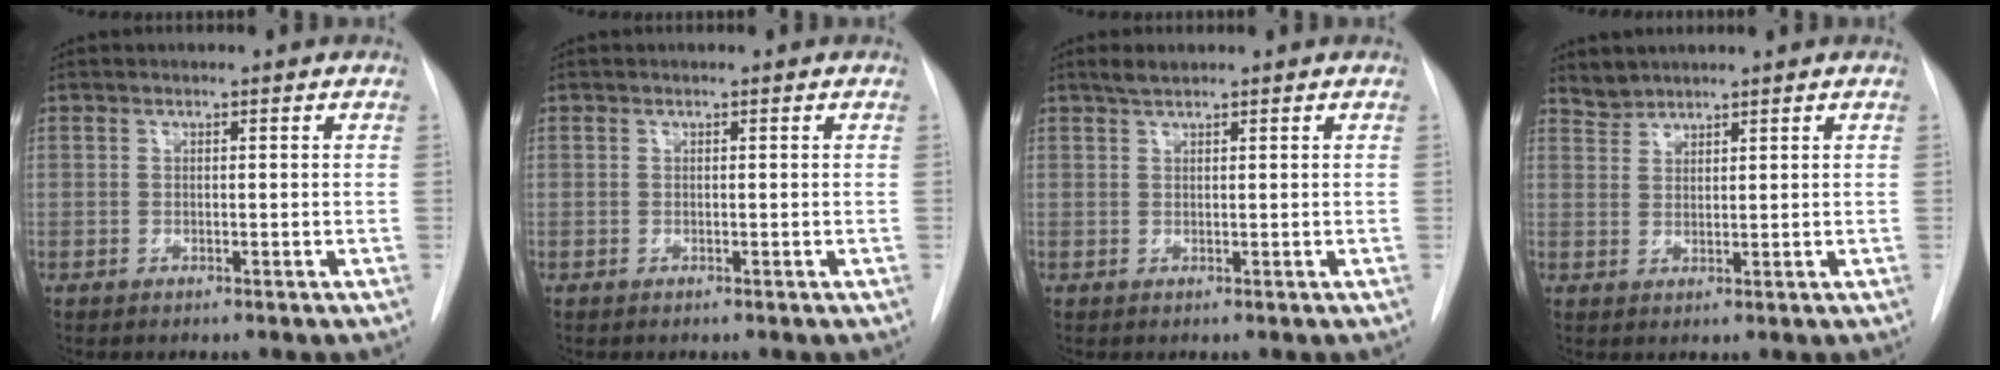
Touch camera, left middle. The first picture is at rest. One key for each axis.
{"total": 0.0}
{"total": 1.6, "fx": 1.4, "fy": 0.3, "fz": 0.8, "tx": -0.022, "ty": 0.006, "tz": 0.029}
{"total": 2.2, "fx": 2.1, "fy": 0.4, "fz": -0.4, "tx": 0.009, "ty": 0.006, "tz": 0.042}